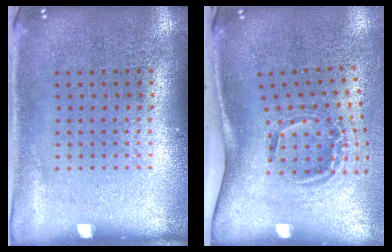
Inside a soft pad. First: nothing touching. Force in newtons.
{"total": 2.1, "press": 1.2, "slide": 1.7}